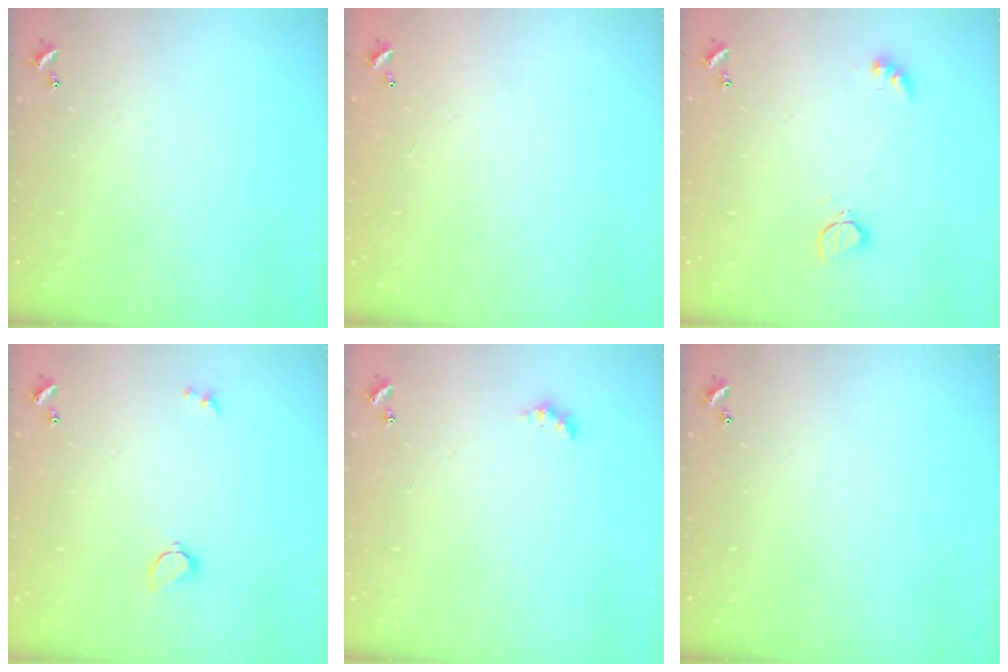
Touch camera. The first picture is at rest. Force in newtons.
{"total": 2.8, "press": 2.8, "slide": 0.1}
{"total": 2.8, "press": 2.7, "slide": 0.6}
{"total": 1.7, "press": 1.6, "slide": 0.5}
{"total": 1.1, "press": 1.1, "slide": 0.4}
{"total": 0.0}